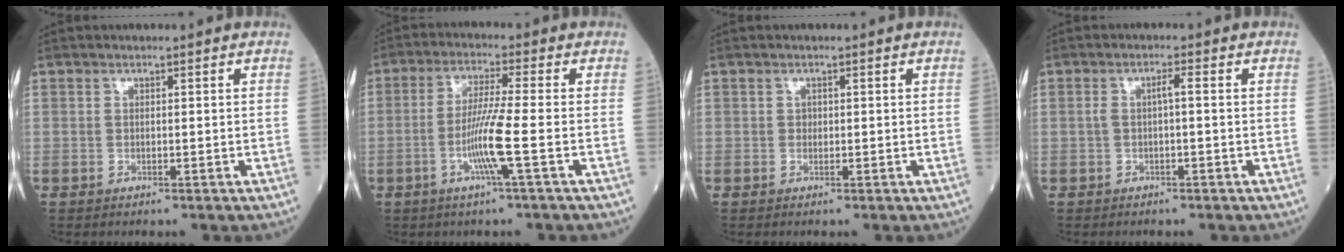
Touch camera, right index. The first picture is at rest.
{"total": 7.3, "force": [-2.2, -1.1, 6.8], "torque": [-0.134, -0.009, -0.048]}
{"total": 0.6, "force": [0.0, 0.5, 0.2], "torque": [0.000, 0.002, -0.001]}
{"total": 1.9, "force": [-0.1, 0.2, 1.9], "torque": [-0.034, 0.006, -0.002]}